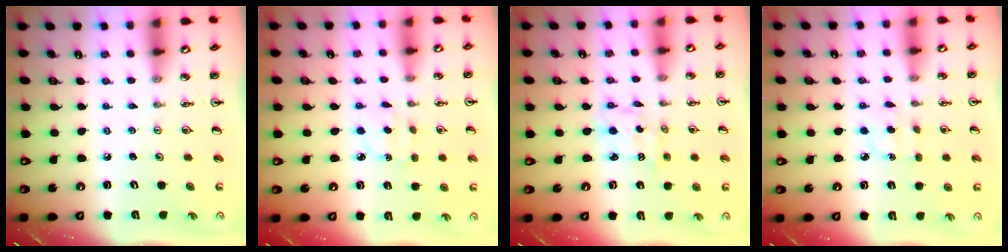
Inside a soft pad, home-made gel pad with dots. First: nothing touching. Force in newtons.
{"total": 3.2, "press": 3.2, "slide": 0.4}
{"total": 2.1, "press": 2.1, "slide": 0.1}
{"total": 5.2, "press": 5.2, "slide": 0.5}